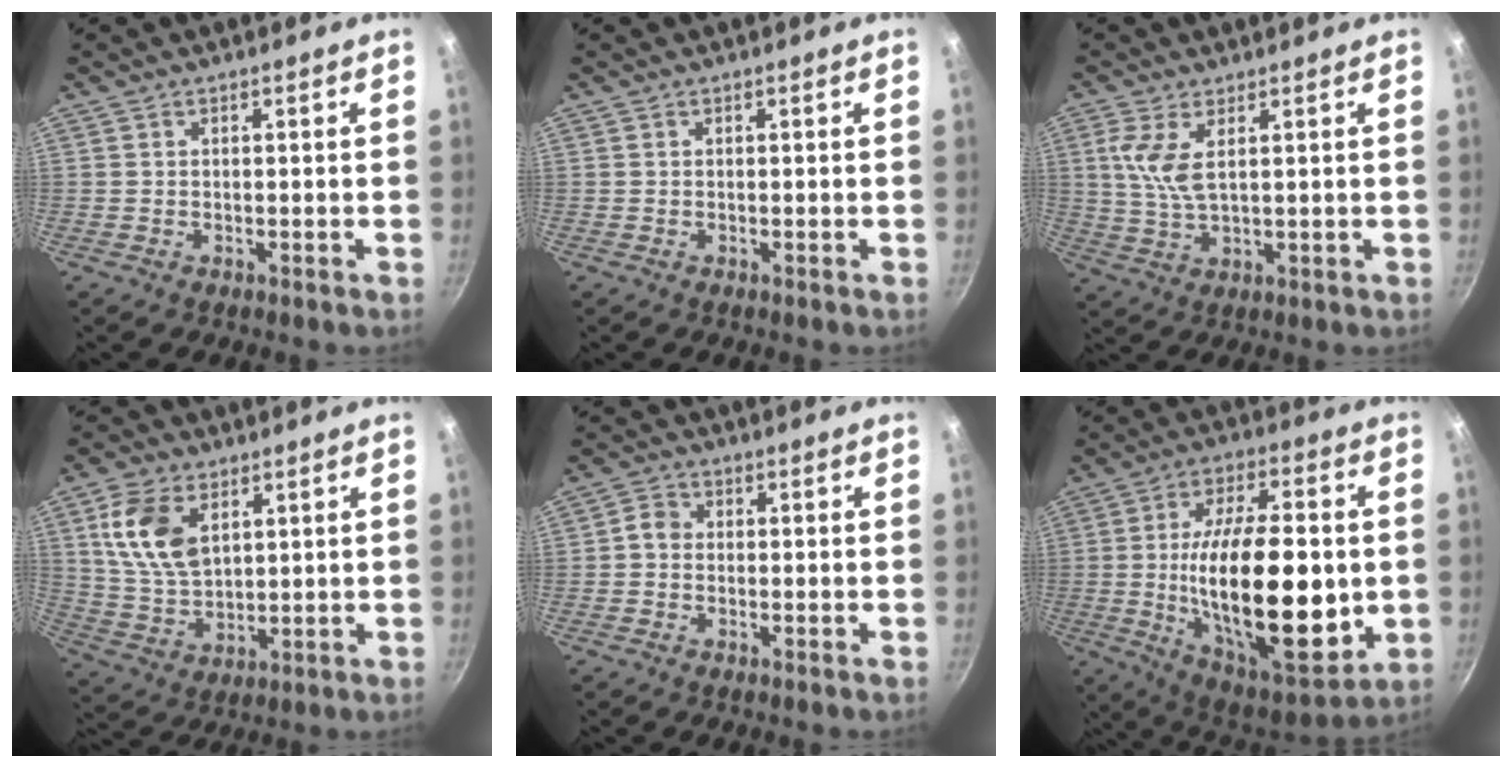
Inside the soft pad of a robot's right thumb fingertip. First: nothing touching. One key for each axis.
{"total": 0.0}
{"total": 6.5, "fx": 2.1, "fy": 2.6, "fz": 5.5, "tx": -0.117, "ty": -0.010, "tz": 0.047}
{"total": 12.2, "fx": 4.3, "fy": 7.6, "fz": 8.6, "tx": -0.153, "ty": -0.023, "tz": 0.091}
{"total": 2.8, "fx": -0.2, "fy": 2.4, "fz": 1.4, "tx": -0.022, "ty": 0.009, "tz": -0.014}
{"total": 28.1, "fx": -1.6, "fy": 12.0, "fz": 25.4, "tx": -0.410, "ty": -0.008, "tz": -0.020}